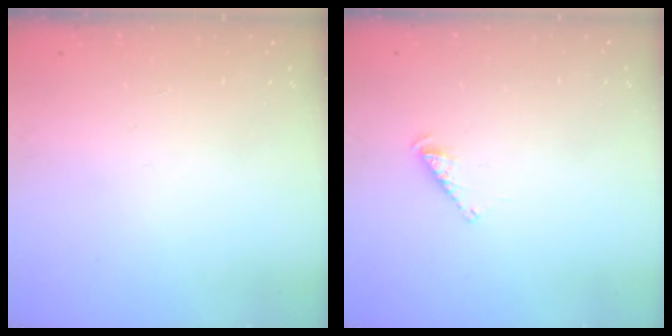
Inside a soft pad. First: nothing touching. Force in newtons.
{"total": 2.5, "press": 2.5, "slide": 0.5}